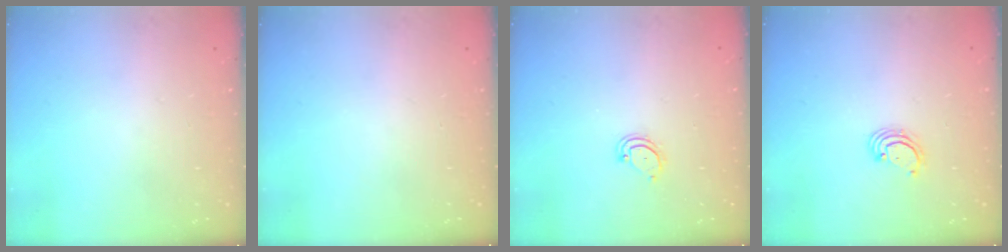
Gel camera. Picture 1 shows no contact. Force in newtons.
{"total": 0.0}
{"total": 3.5, "press": 3.5, "slide": 0.3}
{"total": 2.6, "press": 2.6, "slide": 0.3}